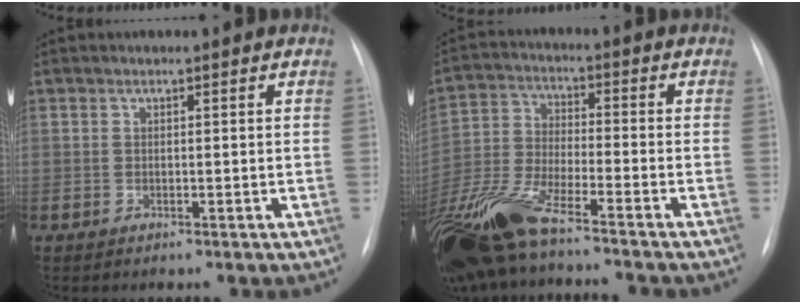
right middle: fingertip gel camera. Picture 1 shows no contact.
{"total": 16.6, "force": [-13.0, 1.6, 10.2], "torque": [-0.235, -0.037, -0.246]}